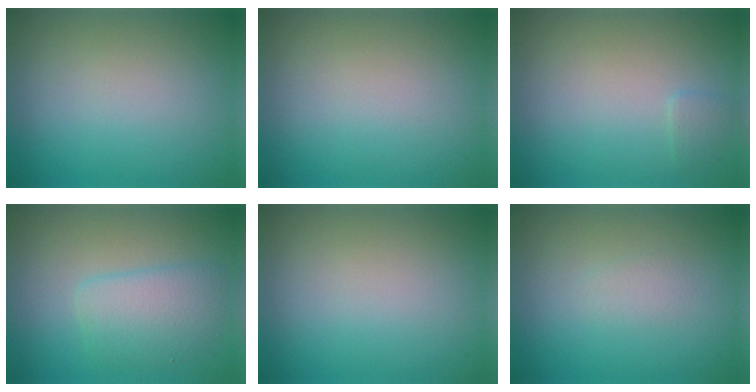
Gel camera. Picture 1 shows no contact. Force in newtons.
{"total": 0.0}
{"total": 0.7, "press": 0.7, "slide": 0.1}
{"total": 3.3, "press": 3.3, "slide": 0.1}
{"total": 0.0}
{"total": 0.8, "press": 0.8, "slide": 0.0}